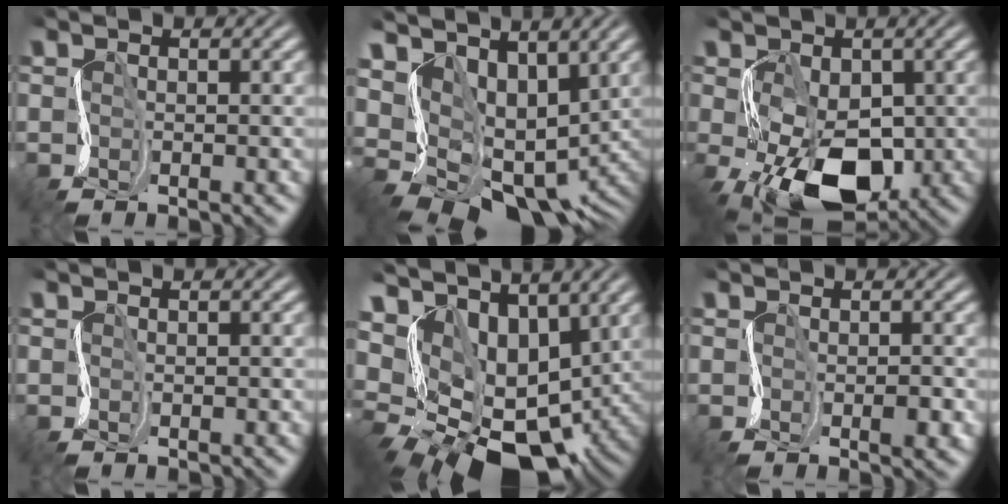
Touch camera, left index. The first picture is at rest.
{"total": 7.4, "force": [2.8, 5.7, 3.8], "torque": [-0.066, -0.017, 0.064]}
{"total": 8.3, "force": [-1.7, 5.6, 6.0], "torque": [-0.111, -0.016, -0.031]}
{"total": 0.0}
{"total": 9.8, "force": [2.0, 7.4, 6.1], "torque": [-0.104, -0.017, 0.048]}
{"total": 1.5, "force": [-0.5, 0.5, 1.3], "torque": [-0.021, 0.002, -0.008]}